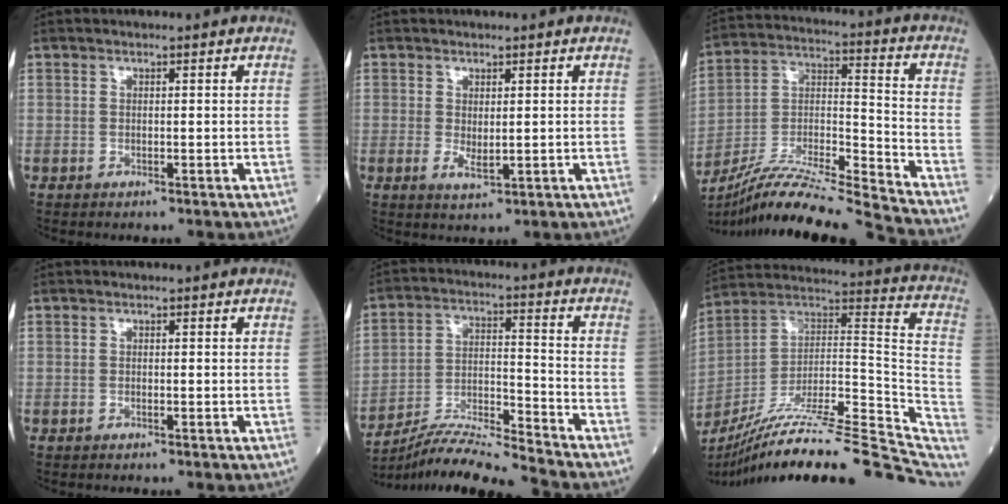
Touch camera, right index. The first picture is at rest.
{"total": 2.3, "force": [0.0, 0.8, 2.1], "torque": [-0.040, -0.007, 0.009]}
{"total": 20.5, "force": [-18.8, -2.1, 7.8], "torque": [-0.157, -0.018, -0.329]}
{"total": 0.0}
{"total": 11.4, "force": [-10.7, -2.2, 3.2], "torque": [-0.059, 0.005, -0.195]}
{"total": 29.8, "force": [-24.6, 3.8, 16.4], "torque": [-0.184, 0.011, -0.365]}